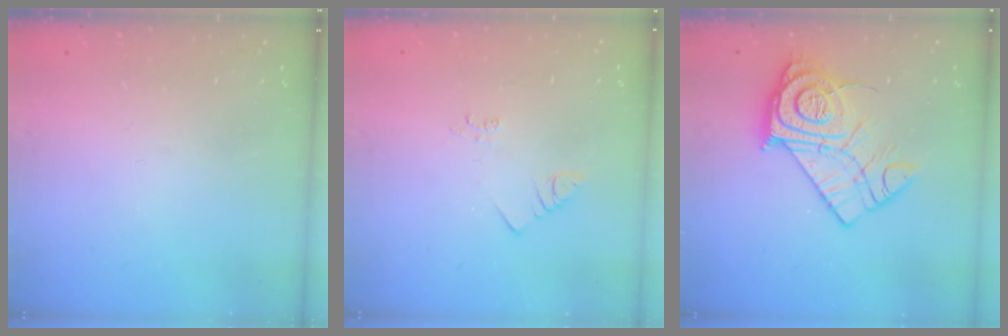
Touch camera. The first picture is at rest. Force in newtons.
{"total": 2.5, "press": 2.5, "slide": 0.5}
{"total": 16.1, "press": 16.1, "slide": 1.1}